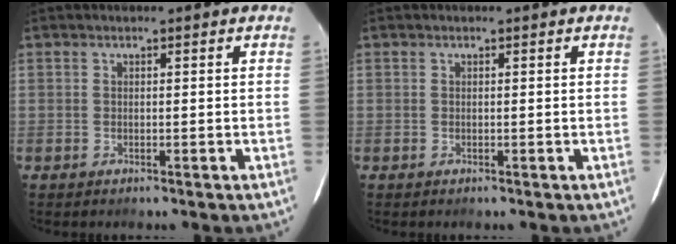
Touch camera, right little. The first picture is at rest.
{"total": 0.0}